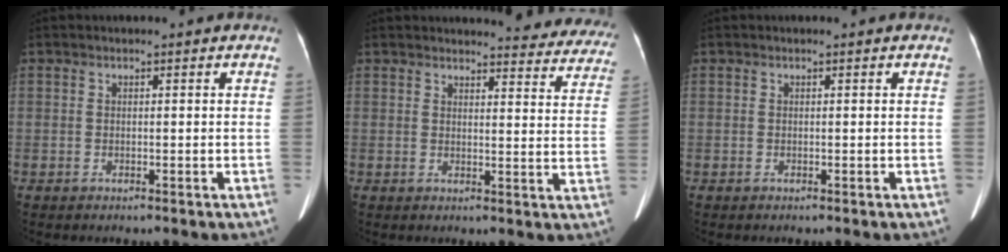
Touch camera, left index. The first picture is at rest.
{"total": 16.5, "force": [15.8, 3.0, 3.4], "torque": [-0.002, -0.072, 0.148]}
{"total": 0.0}